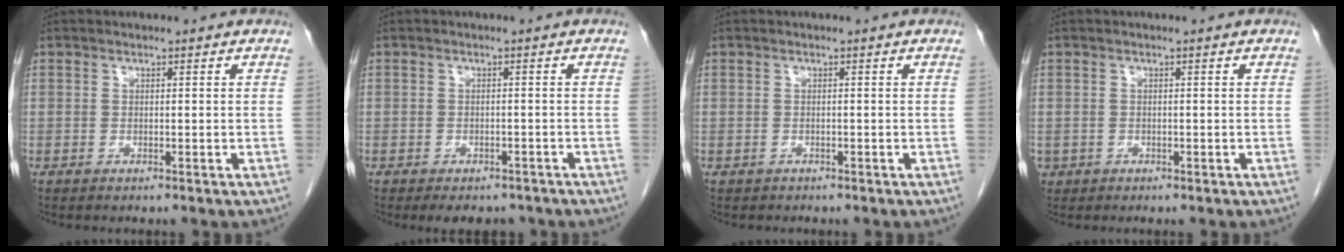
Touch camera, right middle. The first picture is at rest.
{"total": 5.2, "force": [-4.3, 2.5, 1.5], "torque": [-0.011, 0.004, -0.054]}
{"total": 1.0, "force": [-0.7, 0.6, 0.0], "torque": [-0.014, 0.001, -0.011]}
{"total": 1.2, "force": [-0.6, 1.1, 0.1], "torque": [-0.011, 0.004, -0.003]}